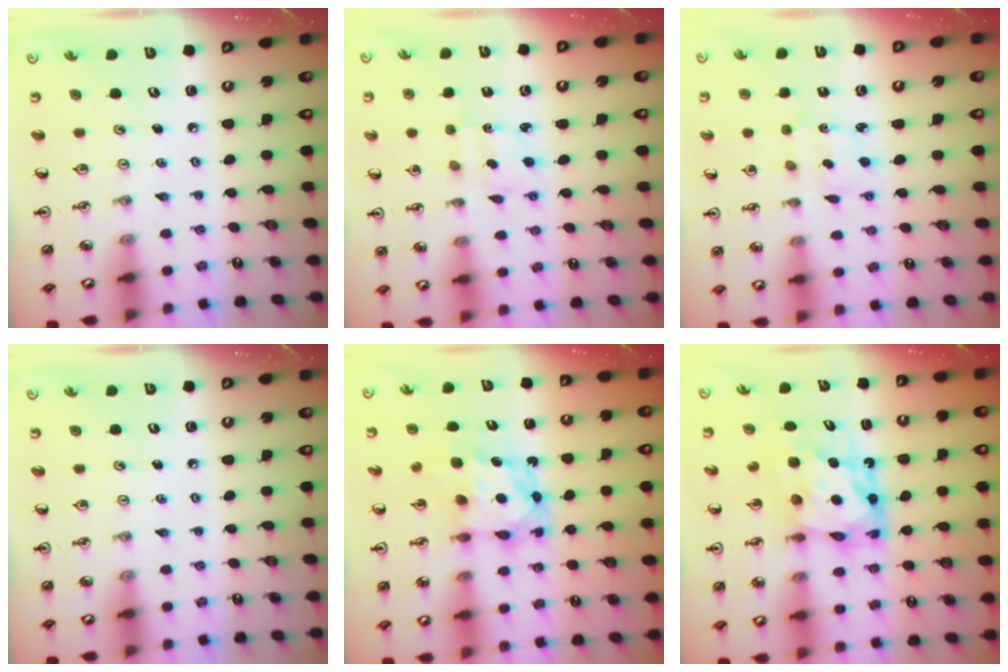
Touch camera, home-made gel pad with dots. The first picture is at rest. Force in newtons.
{"total": 1.9, "press": 1.8, "slide": 0.6}
{"total": 1.6, "press": 1.5, "slide": 0.6}
{"total": 0.0}
{"total": 6.9, "press": 6.9, "slide": 0.6}
{"total": 8.9, "press": 8.8, "slide": 0.9}